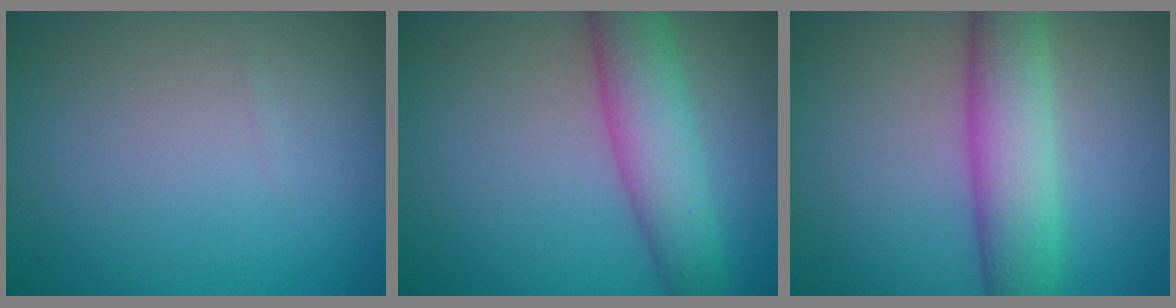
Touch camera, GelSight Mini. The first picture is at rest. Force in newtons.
{"total": 5.9, "press": 5.9, "slide": 0.2}
{"total": 5.8, "press": 5.8, "slide": 0.4}